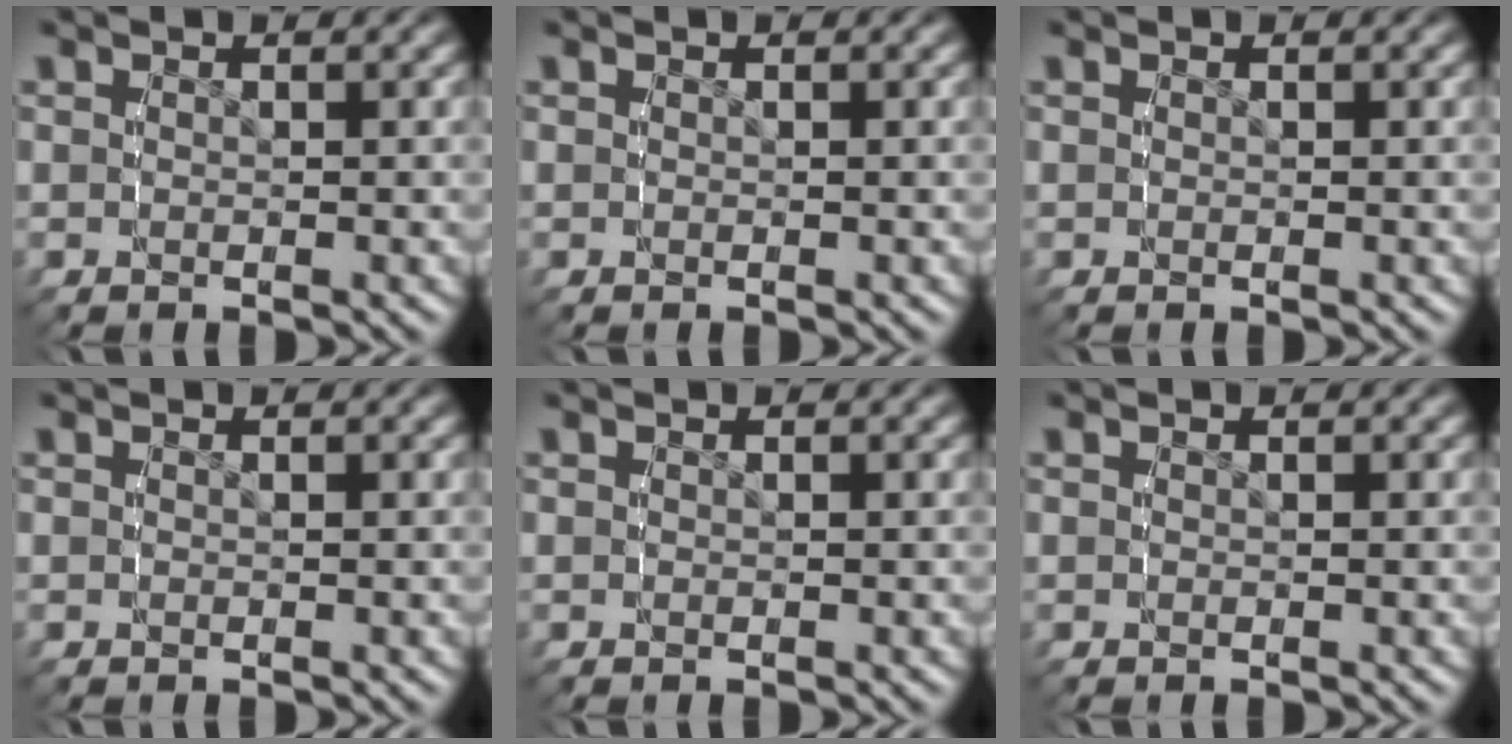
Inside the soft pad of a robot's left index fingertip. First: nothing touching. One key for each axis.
{"total": 0.0}
{"total": 0.0}
{"total": 0.0}
{"total": 0.0}
{"total": 0.0}